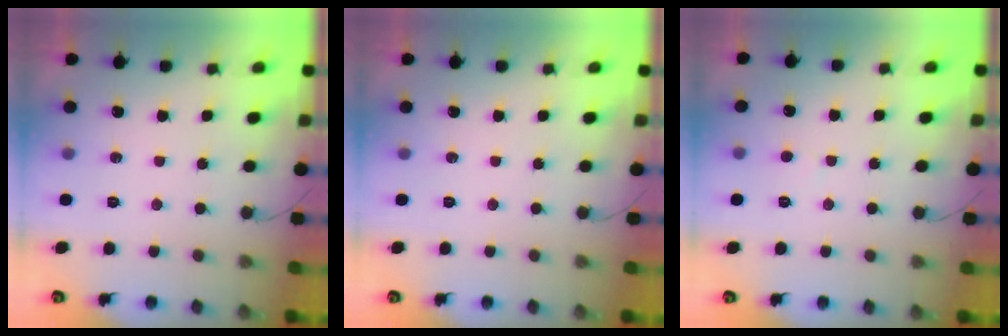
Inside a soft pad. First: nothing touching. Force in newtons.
{"total": 0.0}
{"total": 2.9, "press": 2.9, "slide": 0.3}